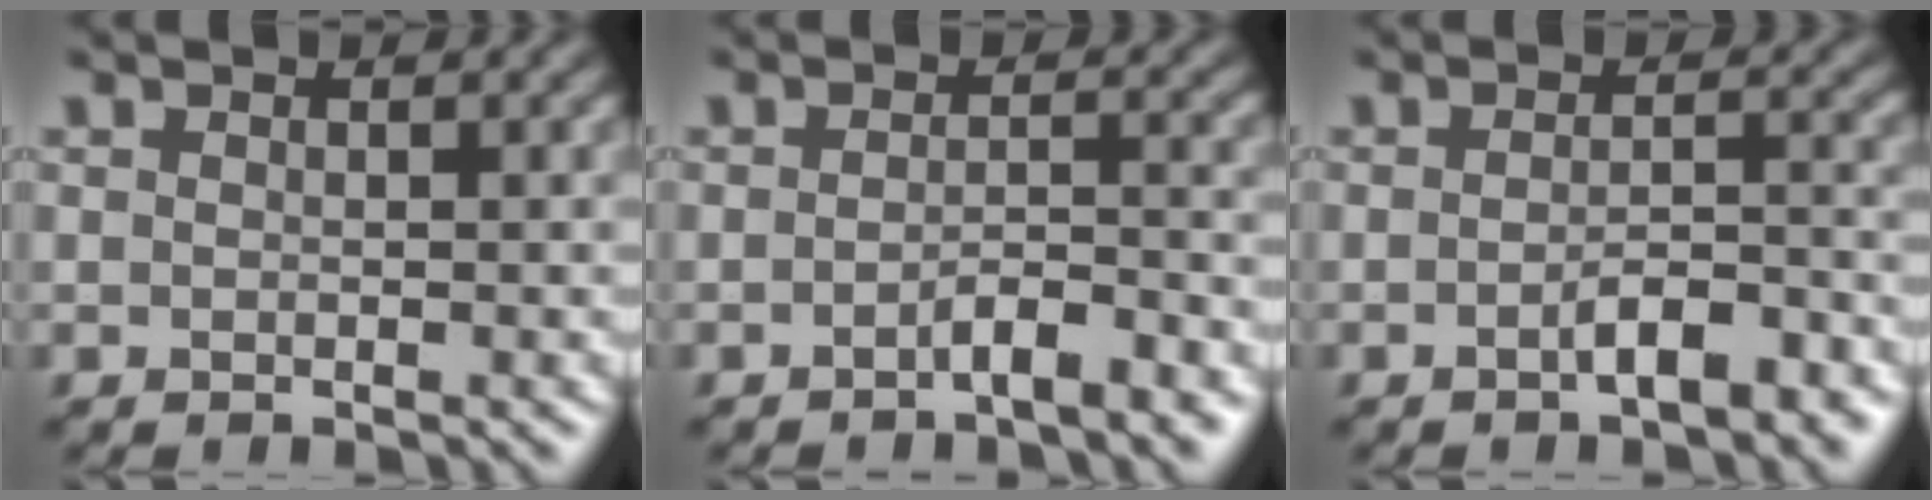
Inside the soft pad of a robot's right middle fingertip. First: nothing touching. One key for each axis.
{"total": 2.7, "fx": -1.7, "fy": 0.6, "fz": 2.0, "tx": -0.032, "ty": 0.008, "tz": -0.032}
{"total": 3.8, "fx": -2.0, "fy": 1.2, "fz": 3.0, "tx": -0.051, "ty": 0.004, "tz": -0.031}